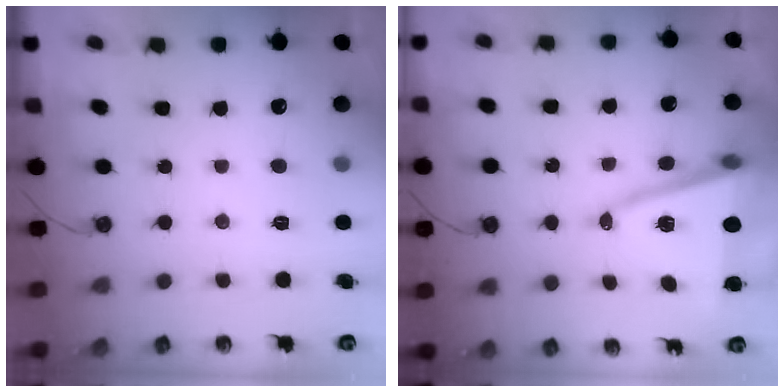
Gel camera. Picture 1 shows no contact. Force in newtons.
{"total": 14.8, "press": 14.3, "slide": 3.7}